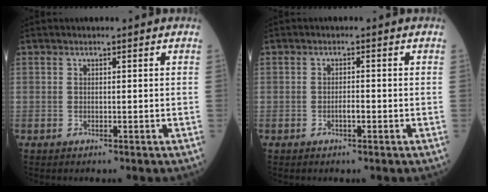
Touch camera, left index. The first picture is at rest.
{"total": 1.4, "force": [-0.7, 0.4, 1.2], "torque": [-0.021, 0.000, -0.013]}